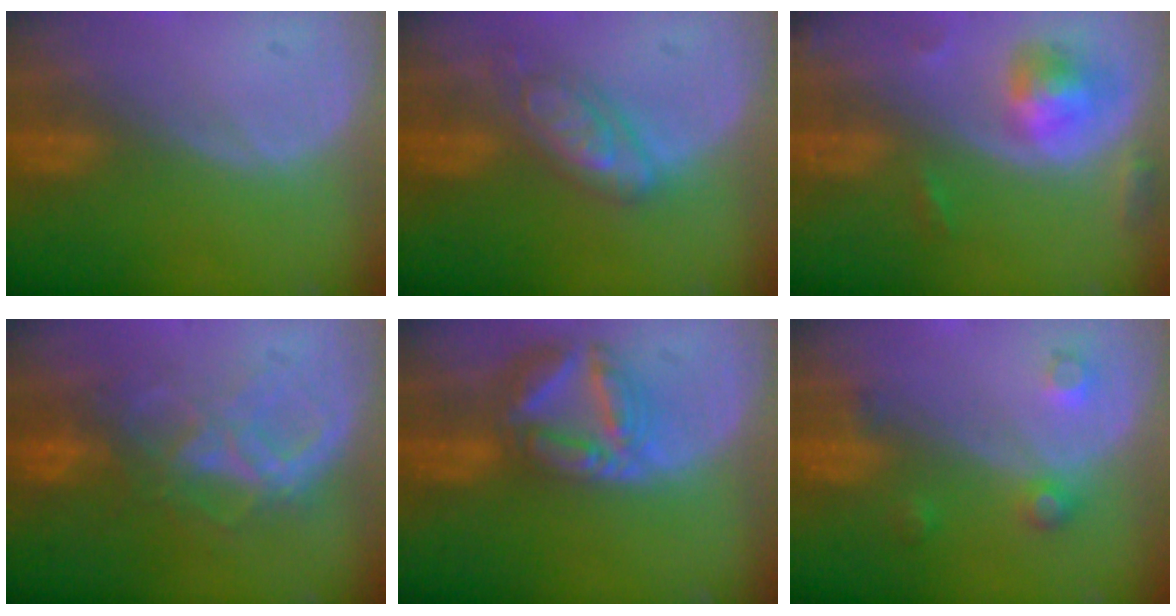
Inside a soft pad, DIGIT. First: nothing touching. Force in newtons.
{"total": 6.0, "press": 5.9, "slide": 0.4}
{"total": 5.6, "press": 5.2, "slide": 2.0}
{"total": 7.7, "press": 7.4, "slide": 2.0}
{"total": 8.2, "press": 7.1, "slide": 4.1}
{"total": 3.5, "press": 3.3, "slide": 1.2}